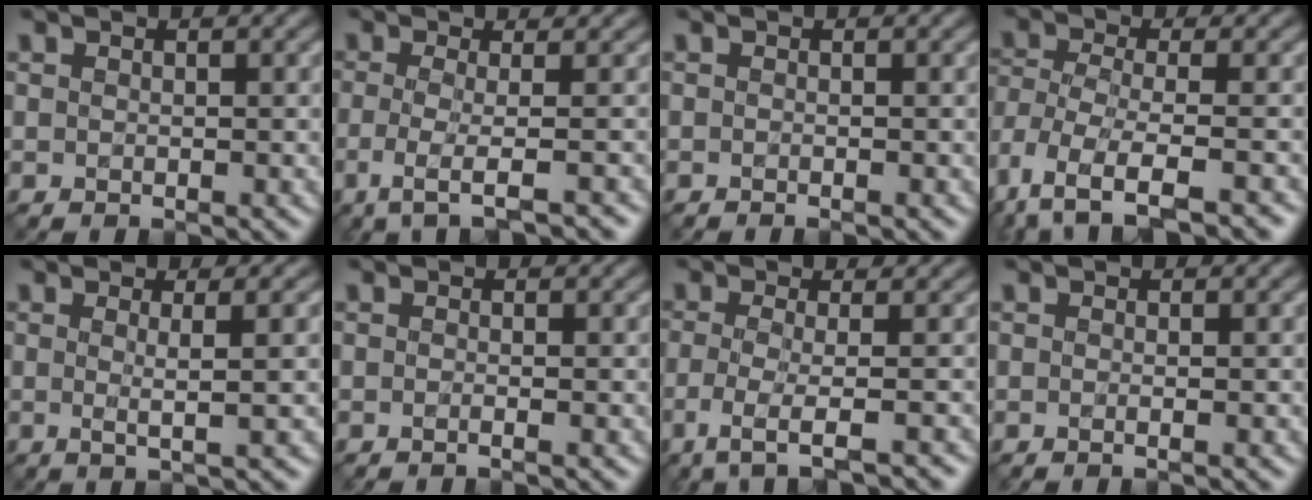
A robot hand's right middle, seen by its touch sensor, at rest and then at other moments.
{"total": 4.3, "force": [-1.2, 1.1, 4.0], "torque": [-0.062, -0.011, -0.034]}
{"total": 0.6, "force": [-0.3, 0.2, 0.5], "torque": [-0.004, -0.007, -0.010]}
{"total": 7.6, "force": [-5.0, 2.5, 5.2], "torque": [-0.110, -0.016, -0.093]}
{"total": 3.3, "force": [0.3, 0.7, 3.3], "torque": [-0.051, -0.001, -0.001]}
{"total": 1.2, "force": [-0.2, 0.5, 1.0], "torque": [-0.010, -0.012, -0.016]}
{"total": 4.4, "force": [-1.7, 1.0, 3.9], "torque": [-0.064, -0.008, -0.043]}
{"total": 1.1, "force": [-0.1, 0.5, 1.0], "torque": [-0.011, -0.010, -0.015]}